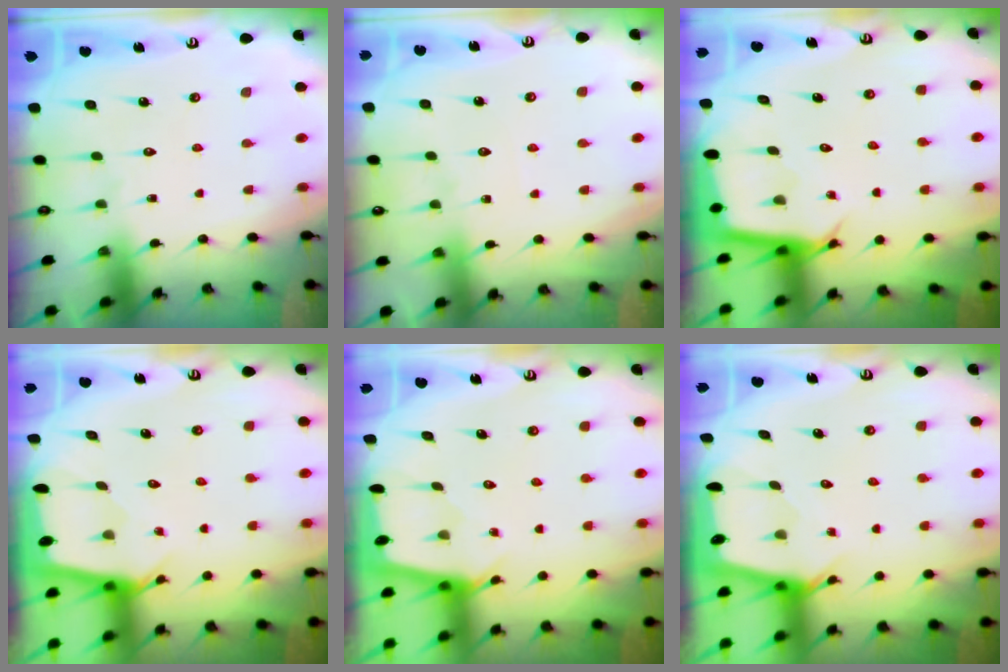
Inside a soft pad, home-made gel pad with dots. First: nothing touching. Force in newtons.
{"total": 4.4, "press": 4.3, "slide": 0.7}
{"total": 3.0, "press": 3.0, "slide": 0.0}
{"total": 2.1, "press": 2.1, "slide": 0.1}
{"total": 2.2, "press": 2.1, "slide": 0.3}
{"total": 2.4, "press": 2.4, "slide": 0.2}